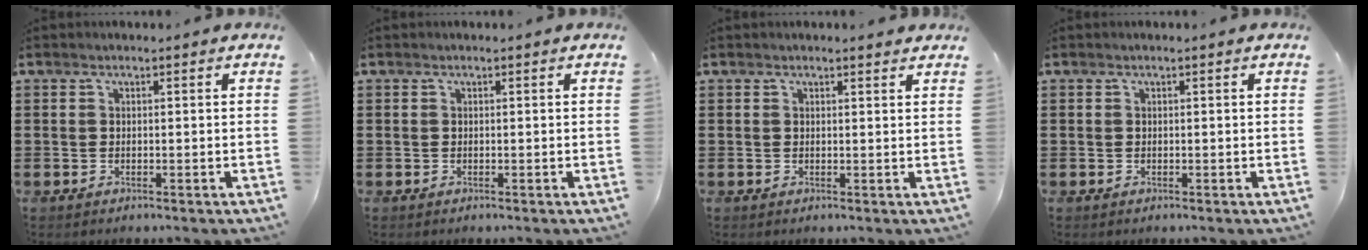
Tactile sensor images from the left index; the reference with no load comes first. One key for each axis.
{"total": 0.0}
{"total": 1.0, "fx": 0.9, "fy": 0.1, "fz": 0.3, "tx": -0.009, "ty": 0.000, "tz": 0.017}
{"total": 0.0}